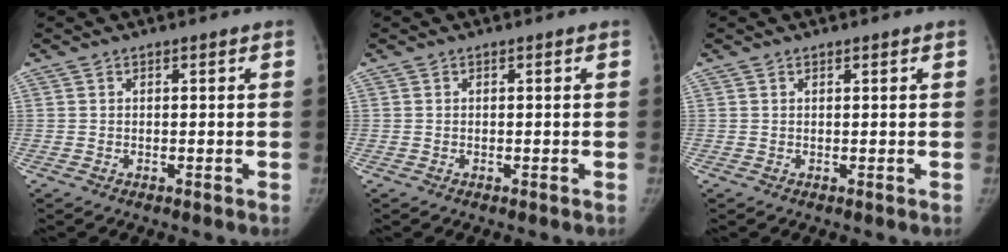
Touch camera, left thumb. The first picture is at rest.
{"total": 0.0}
{"total": 0.0}